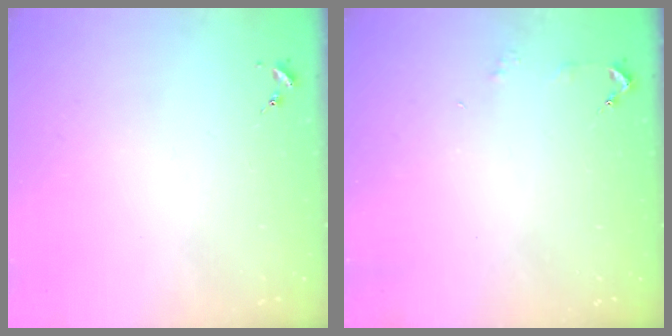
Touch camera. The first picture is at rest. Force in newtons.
{"total": 2.9, "press": 2.8, "slide": 0.3}